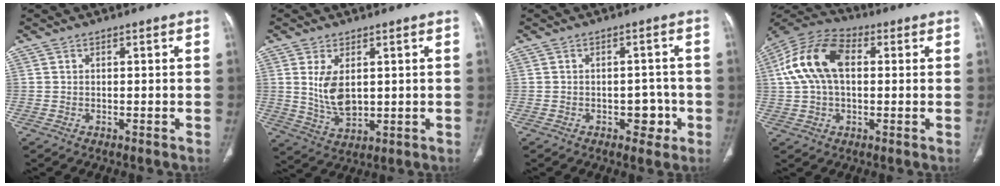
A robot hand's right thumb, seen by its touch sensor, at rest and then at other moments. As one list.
[{"total": 7.6, "force": [1.5, 4.2, 6.1], "torque": [-0.111, -0.016, 0.044]}, {"total": 4.1, "force": [-1.6, 2.8, 2.6], "torque": [-0.012, 0.015, -0.020]}, {"total": 14.7, "force": [2.4, 9.0, 11.3], "torque": [-0.228, 0.032, 0.038]}]